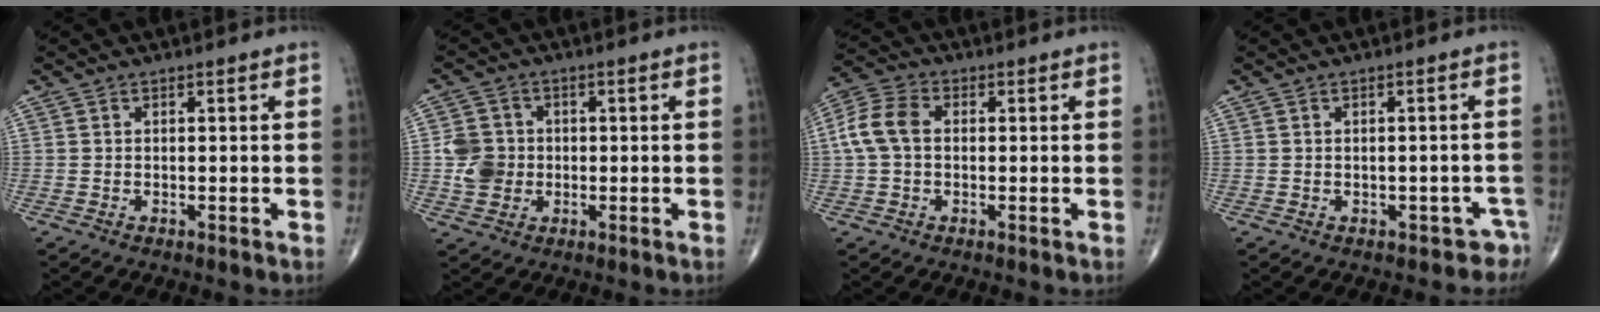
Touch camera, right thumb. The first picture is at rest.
{"total": 6.1, "force": [-0.5, 5.4, 2.8], "torque": [-0.035, 0.006, -0.011]}
{"total": 7.4, "force": [0.4, 5.1, 5.4], "torque": [-0.117, 0.024, 0.002]}
{"total": 3.0, "force": [-1.9, 2.2, 0.7], "torque": [0.010, 0.029, -0.022]}